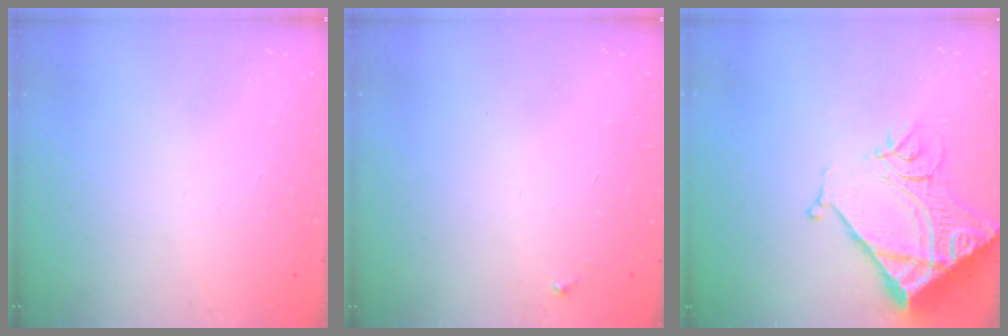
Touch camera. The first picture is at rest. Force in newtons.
{"total": 3.3, "press": 3.2, "slide": 0.3}
{"total": 16.6, "press": 16.5, "slide": 1.7}